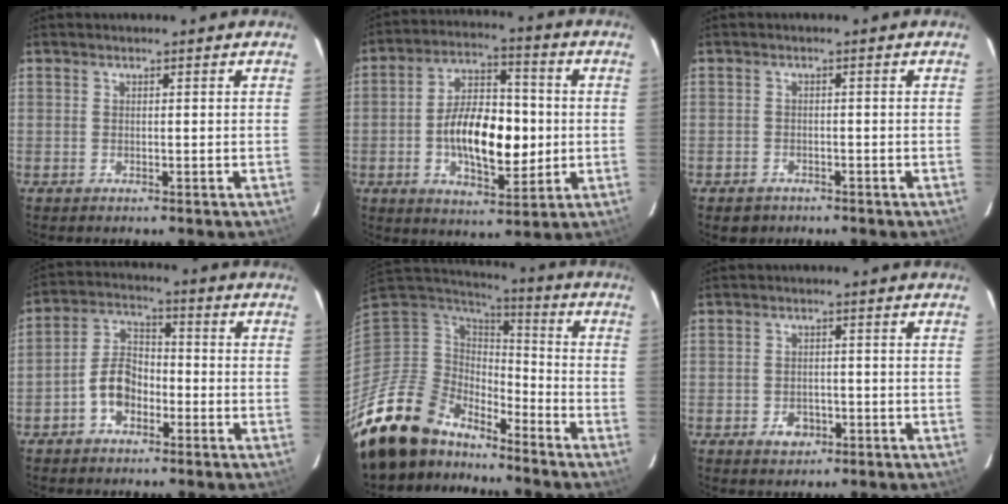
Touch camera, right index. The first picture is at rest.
{"total": 15.3, "force": [-1.7, 7.5, 13.2], "torque": [-0.232, 0.014, -0.025]}
{"total": 3.1, "force": [-2.0, 2.3, 0.5], "torque": [-0.021, -0.001, -0.027]}
{"total": 7.3, "force": [-3.3, 4.8, 4.3], "torque": [-0.087, 0.027, -0.057]}
{"total": 18.7, "force": [-16.0, 7.9, 5.6], "torque": [-0.142, -0.011, -0.292]}
{"total": 3.6, "force": [-1.6, 2.8, 1.7], "torque": [-0.034, 0.005, -0.017]}